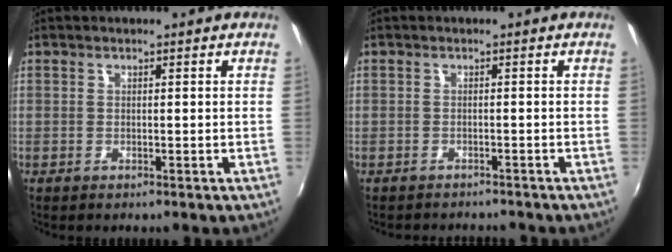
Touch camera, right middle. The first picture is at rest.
{"total": 2.7, "force": [-2.4, 1.2, 0.2], "torque": [-0.011, 0.001, -0.037]}